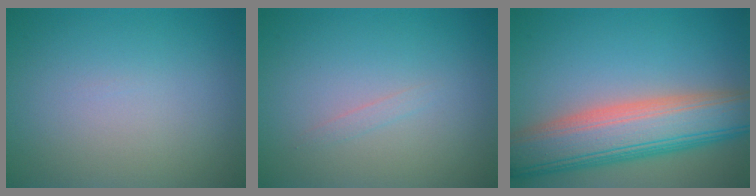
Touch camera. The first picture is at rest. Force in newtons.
{"total": 0.6, "press": 0.6, "slide": 0.0}
{"total": 9.8, "press": 9.8, "slide": 0.5}